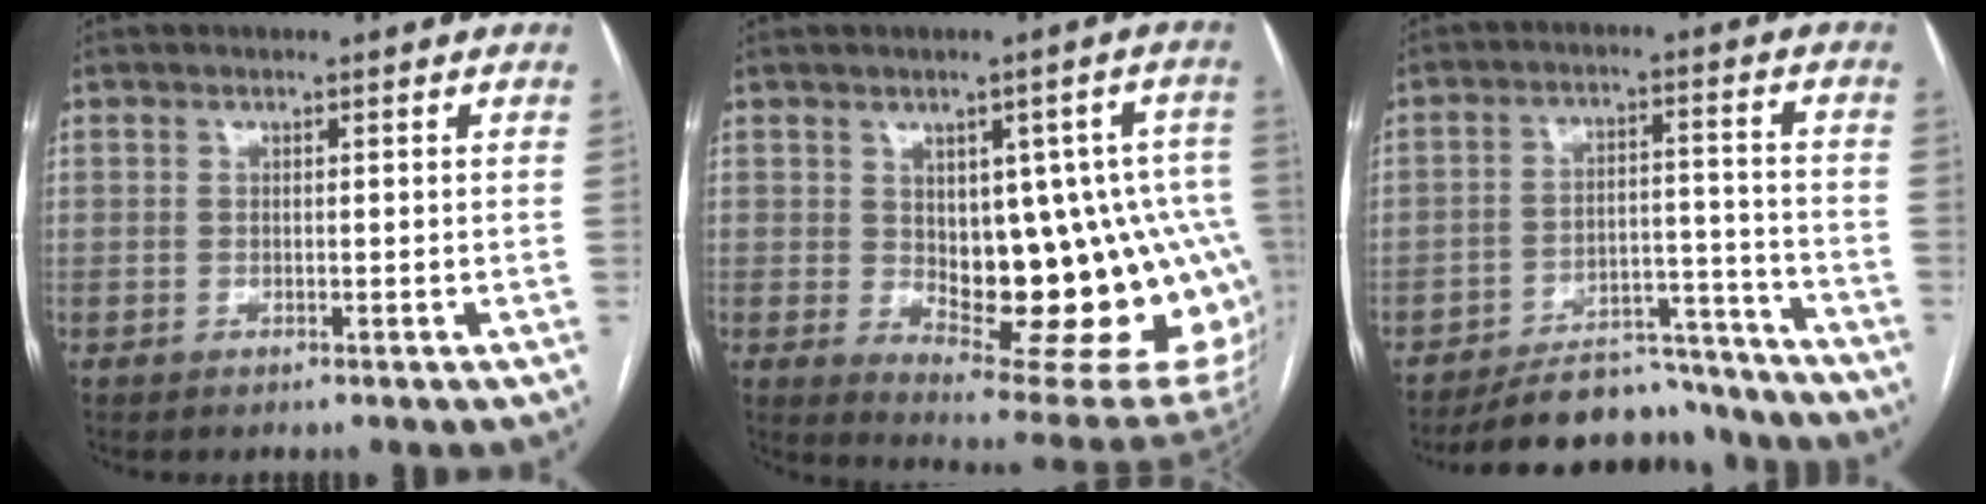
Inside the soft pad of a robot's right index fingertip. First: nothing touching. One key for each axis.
{"total": 21.3, "fx": -1.3, "fy": 8.4, "fz": 19.5, "tx": -0.172, "ty": 0.019, "tz": 0.014}
{"total": 14.1, "fx": -13.4, "fy": 3.9, "fz": 2.1, "tx": -0.013, "ty": 0.034, "tz": -0.192}